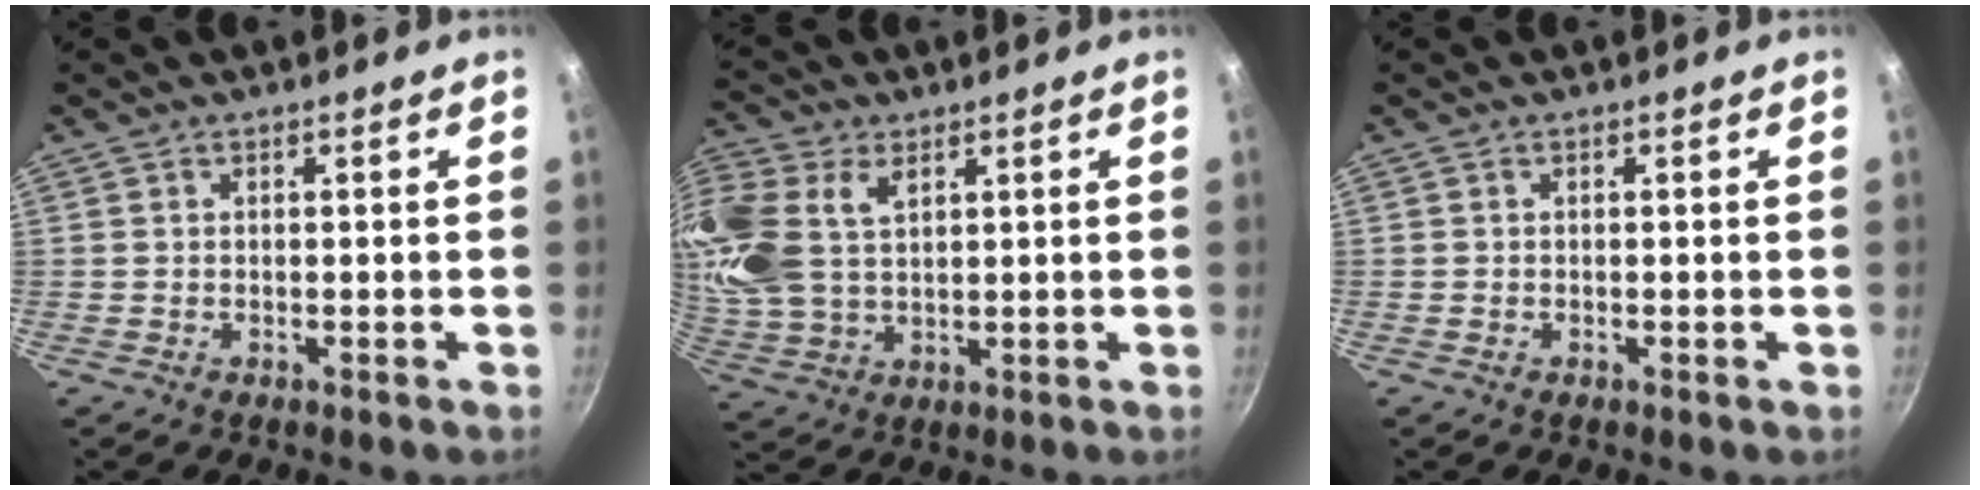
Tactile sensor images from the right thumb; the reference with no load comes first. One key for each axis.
{"total": 15.8, "fx": 5.1, "fy": 10.7, "fz": 10.4, "tx": -0.238, "ty": 0.003, "tz": 0.104}
{"total": 0.0}